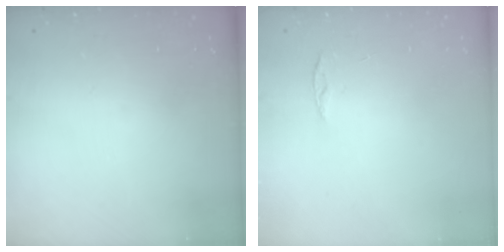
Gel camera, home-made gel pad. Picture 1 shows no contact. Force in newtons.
{"total": 4.0, "press": 3.9, "slide": 0.4}